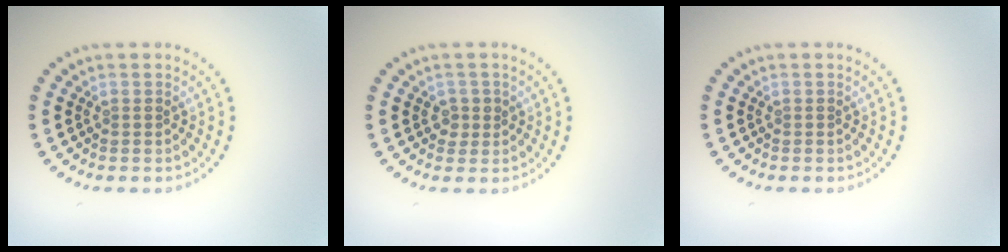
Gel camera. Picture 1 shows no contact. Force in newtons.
{"total": 1.3, "press": 1.2, "slide": 0.4}
{"total": 0.0}